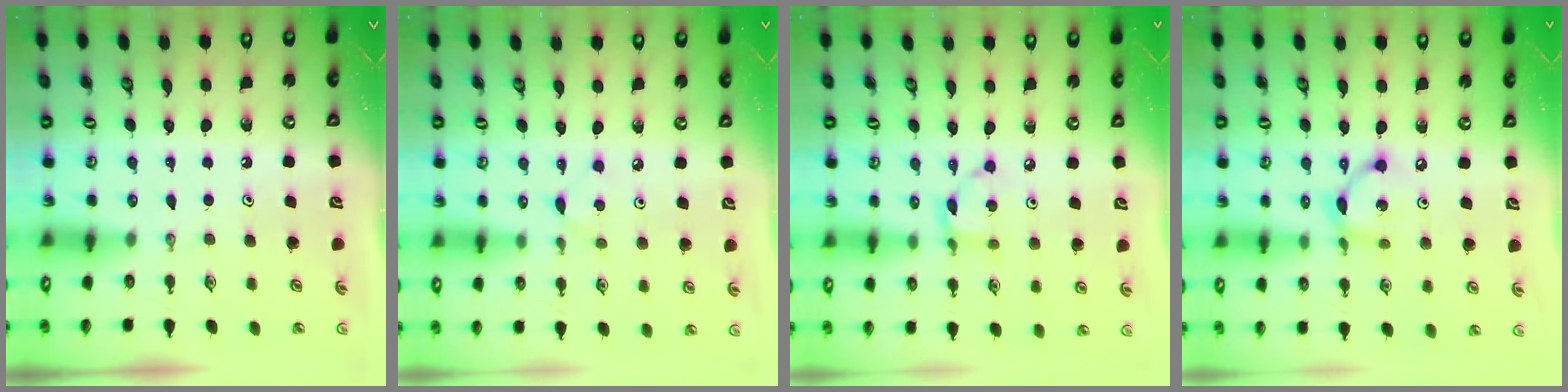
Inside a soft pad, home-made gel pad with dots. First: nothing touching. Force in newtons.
{"total": 3.0, "press": 3.0, "slide": 0.4}
{"total": 4.4, "press": 4.4, "slide": 0.2}
{"total": 9.2, "press": 9.2, "slide": 0.5}